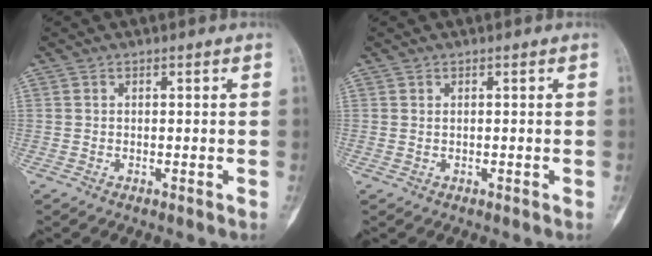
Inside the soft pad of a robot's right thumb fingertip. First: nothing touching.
{"total": 0.0}